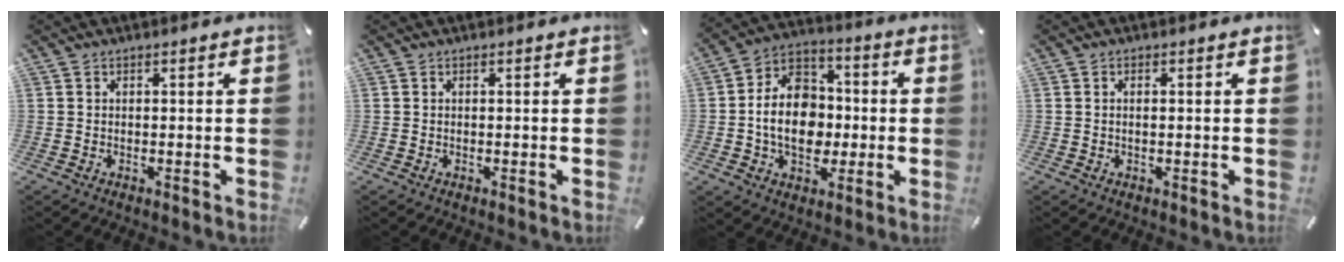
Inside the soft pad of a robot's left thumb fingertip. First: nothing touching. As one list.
[{"total": 0.0}, {"total": 13.8, "force": [-2.2, 10.8, 8.3], "torque": [-0.157, 0.022, -0.036]}, {"total": 1.0, "force": [0.0, 0.3, 1.0], "torque": [-0.019, 0.001, -0.001]}]